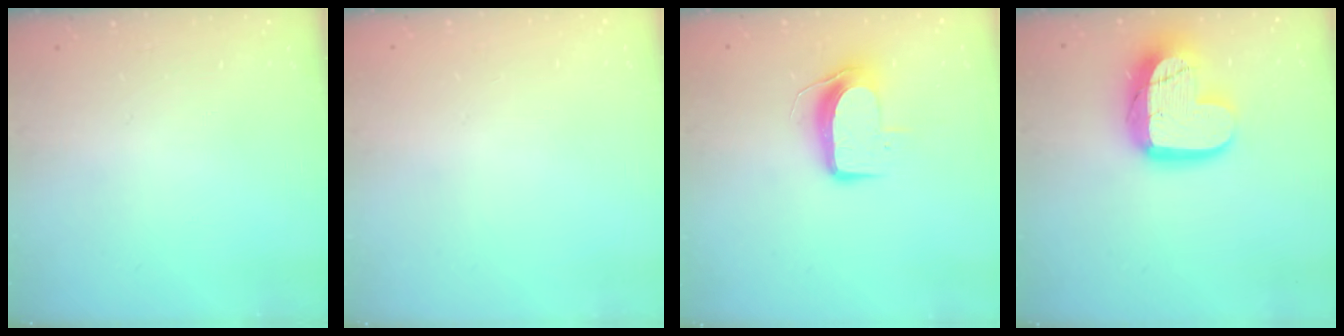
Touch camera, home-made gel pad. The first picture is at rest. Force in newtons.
{"total": 0.0}
{"total": 9.0, "press": 9.0, "slide": 0.8}
{"total": 16.1, "press": 16.1, "slide": 0.9}